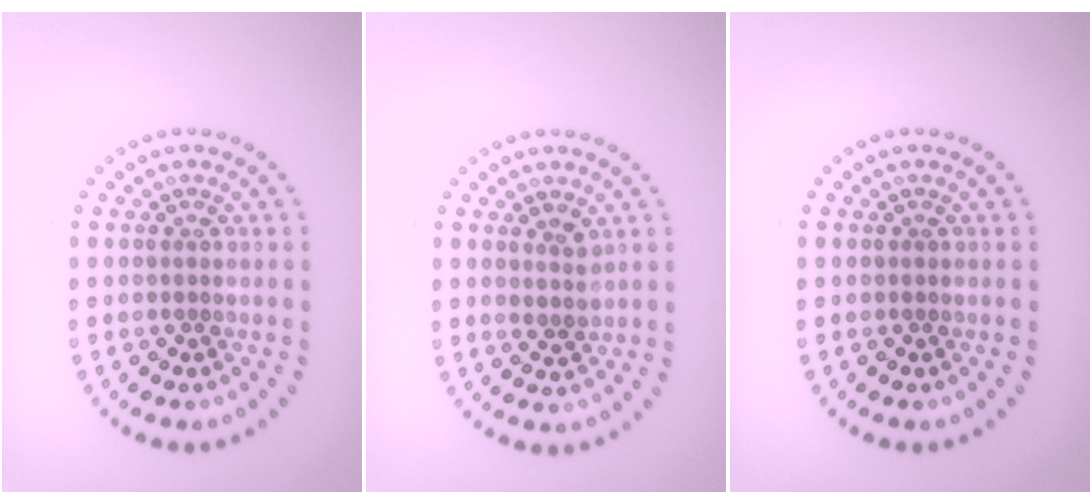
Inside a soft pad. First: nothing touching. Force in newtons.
{"total": 1.5, "press": 1.2, "slide": 0.8}
{"total": 0.0}